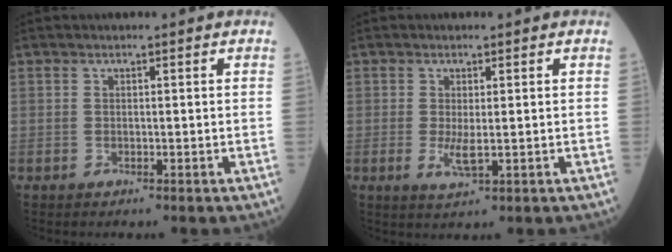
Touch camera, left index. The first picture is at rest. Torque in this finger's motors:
{"motor_torque": [0.63, 0.41, 0.30, 0.08]}